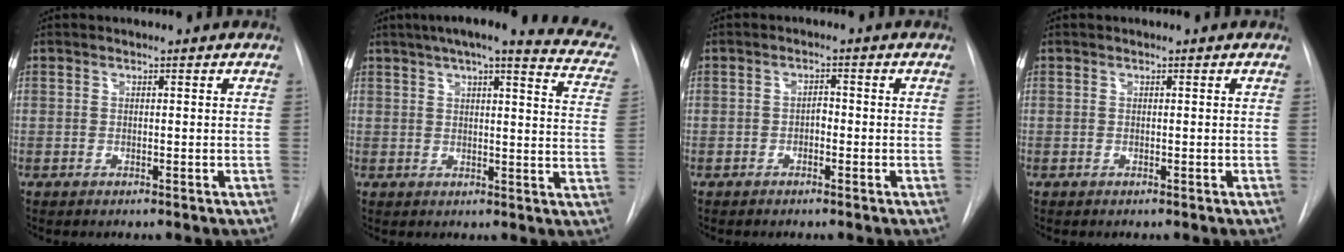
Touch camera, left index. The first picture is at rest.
{"total": 21.2, "force": [17.5, 3.0, 11.5], "torque": [-0.151, -0.021, 0.191]}
{"total": 1.8, "force": [-1.4, 0.8, 1.0], "torque": [-0.011, -0.001, -0.023]}
{"total": 0.0}